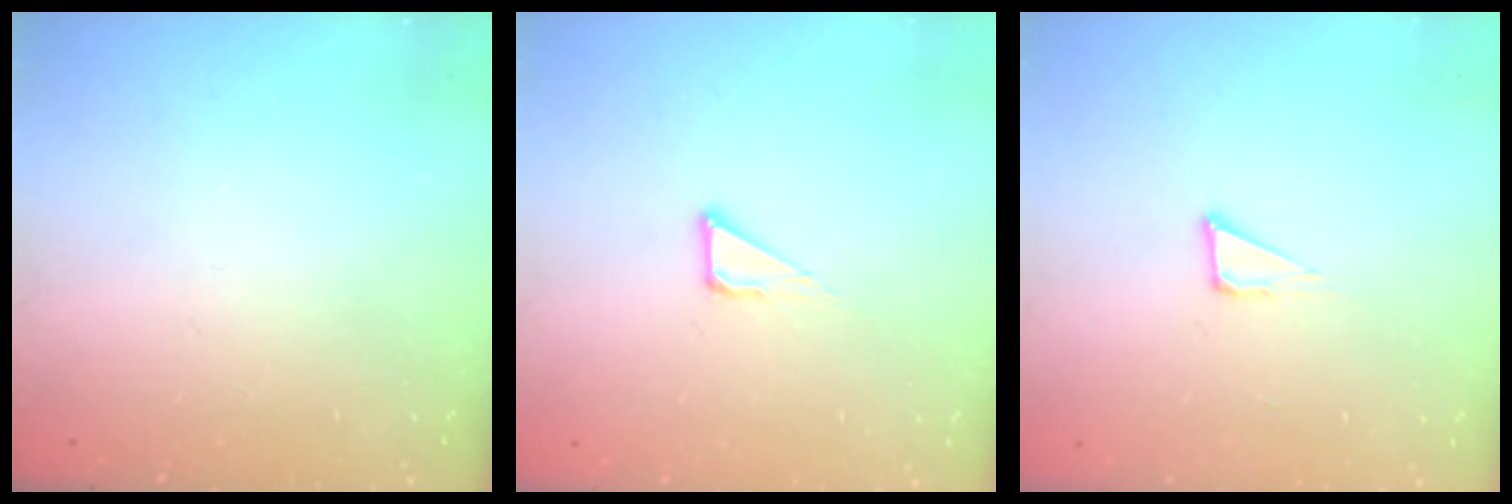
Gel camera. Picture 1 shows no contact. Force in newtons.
{"total": 3.6, "press": 3.6, "slide": 0.3}
{"total": 4.0, "press": 3.9, "slide": 0.8}